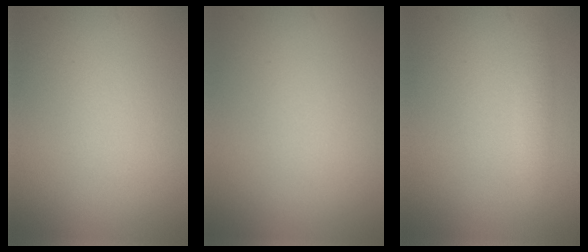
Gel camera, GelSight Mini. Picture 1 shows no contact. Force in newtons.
{"total": 0.0}
{"total": 1.4, "press": 1.4, "slide": 0.0}